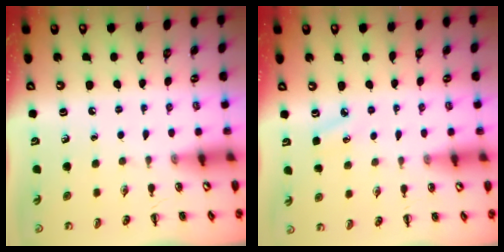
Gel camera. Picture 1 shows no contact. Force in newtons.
{"total": 4.4, "press": 4.2, "slide": 1.3}